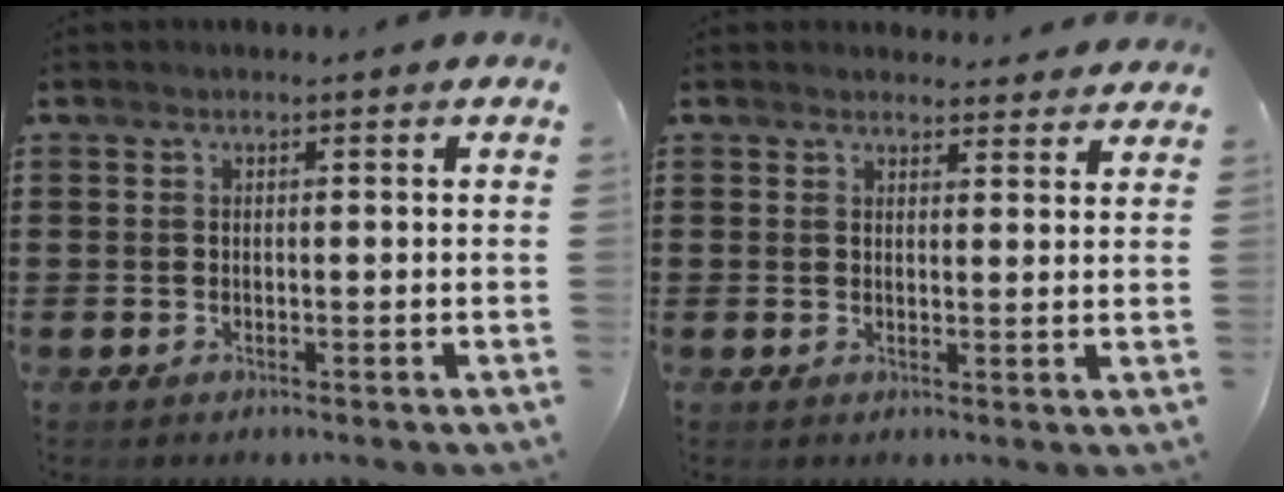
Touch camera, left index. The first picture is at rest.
{"total": 2.4, "force": [2.4, 0.5, 0.1], "torque": [0.000, -0.009, 0.044]}